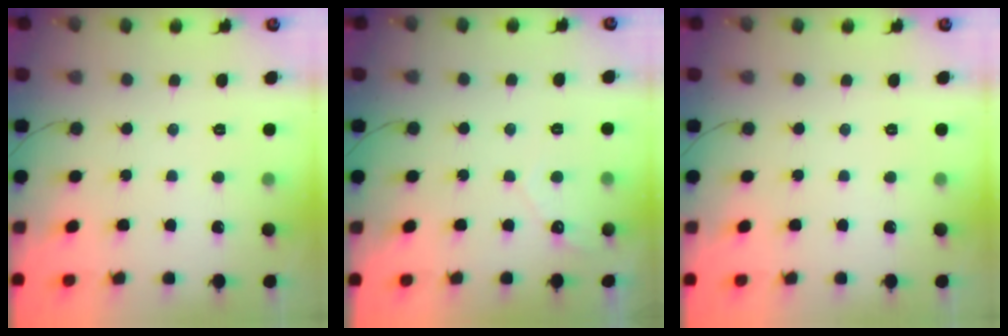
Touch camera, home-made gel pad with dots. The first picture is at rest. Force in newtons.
{"total": 2.7, "press": 2.7, "slide": 0.2}
{"total": 0.0}